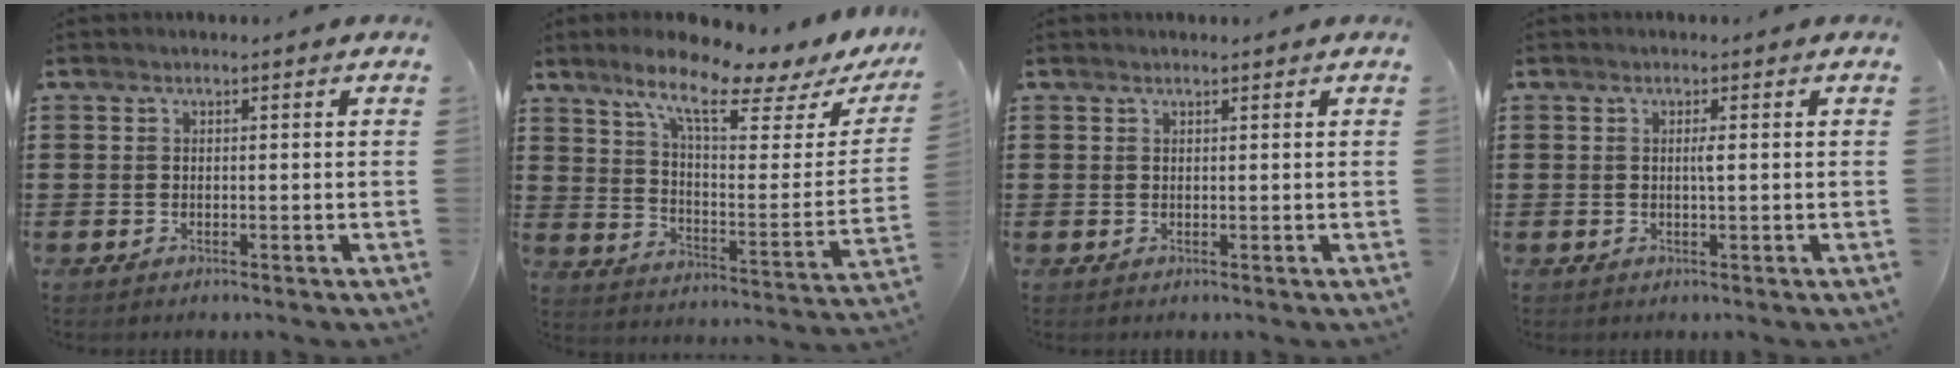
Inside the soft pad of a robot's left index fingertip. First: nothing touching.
{"total": 11.0, "force": [8.4, 1.3, 7.0], "torque": [-0.152, -0.049, 0.137]}
{"total": 0.7, "force": [0.5, 0.0, 0.4], "torque": [-0.008, 0.000, 0.011]}
{"total": 1.3, "force": [0.3, 0.0, 1.3], "torque": [-0.025, -0.002, 0.004]}